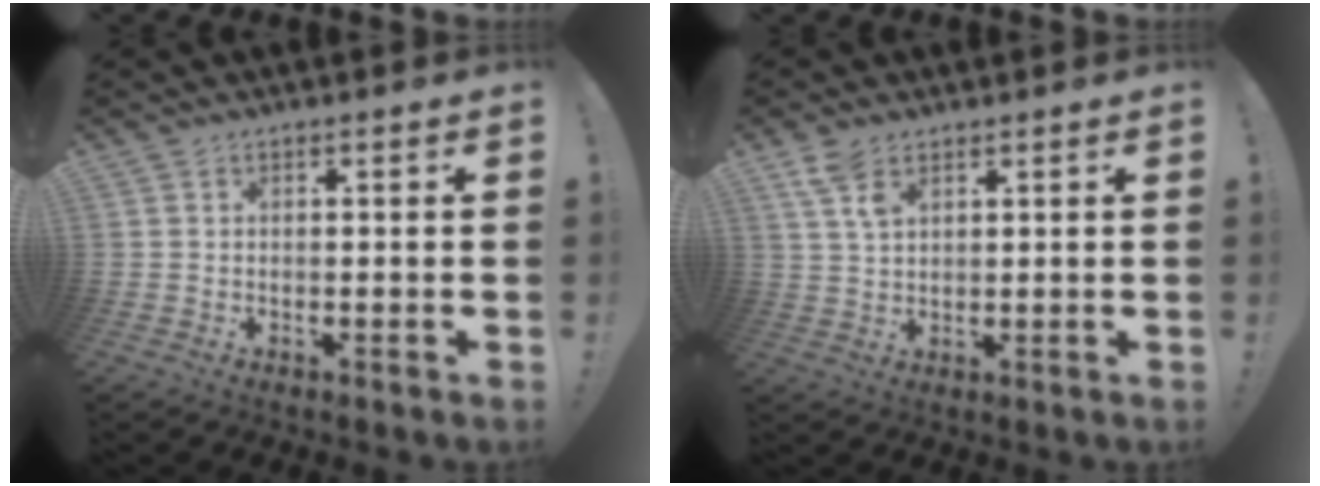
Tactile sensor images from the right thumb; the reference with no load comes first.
{"total": 6.0, "force": [3.7, 2.6, 3.9], "torque": [-0.069, -0.014, 0.069]}